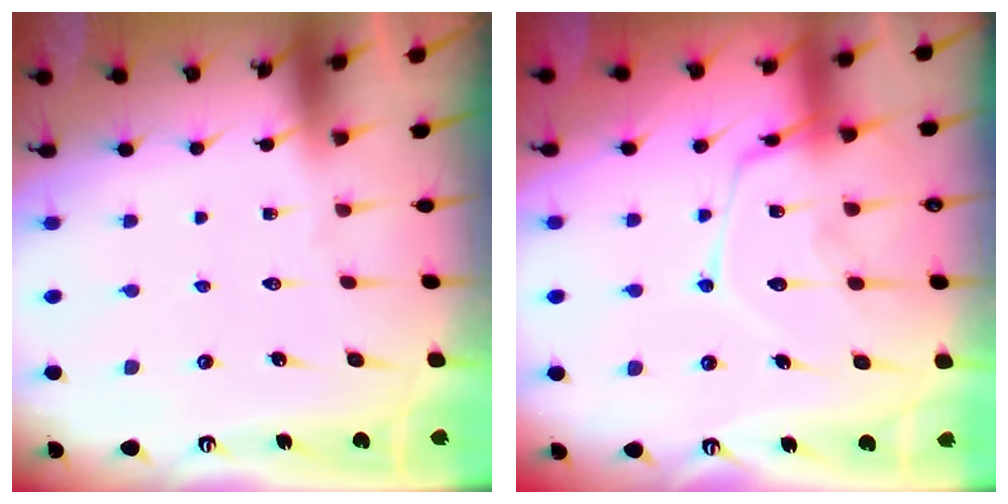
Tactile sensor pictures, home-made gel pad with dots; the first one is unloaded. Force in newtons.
{"total": 17.4, "press": 17.3, "slide": 1.3}